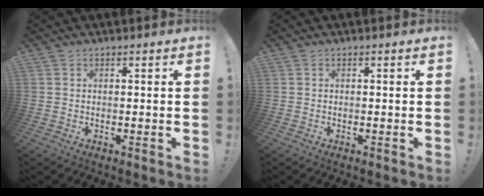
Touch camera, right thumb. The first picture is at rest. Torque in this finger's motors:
{"motor_torque": [-0.11, -0.11, -0.10, 0.10, 0.01]}